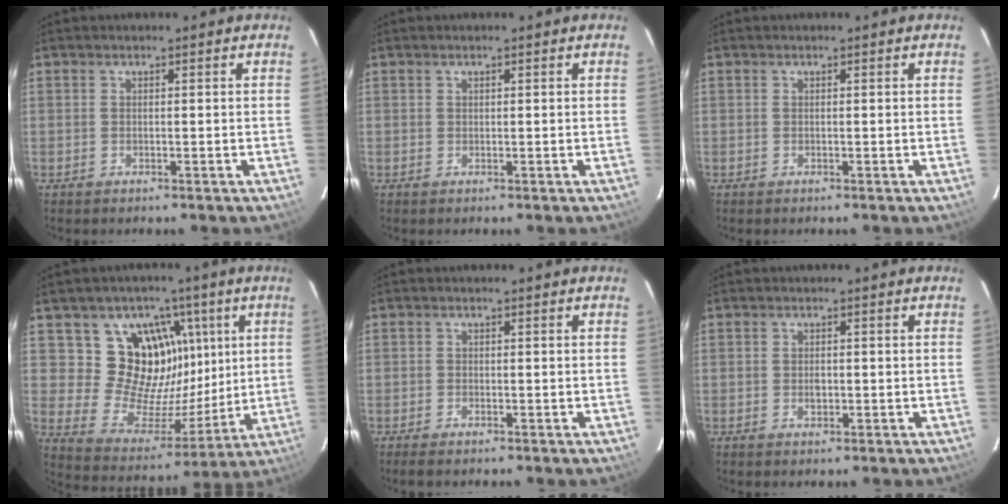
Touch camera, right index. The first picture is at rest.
{"total": 0.0}
{"total": 0.0}
{"total": 15.4, "force": [6.3, 12.7, 5.9], "torque": [-0.117, 0.003, 0.122]}
{"total": 1.3, "force": [-1.0, 0.3, 0.6], "torque": [-0.013, -0.004, -0.021]}
{"total": 1.3, "force": [-0.2, 0.9, 0.9], "torque": [-0.014, 0.004, -0.003]}